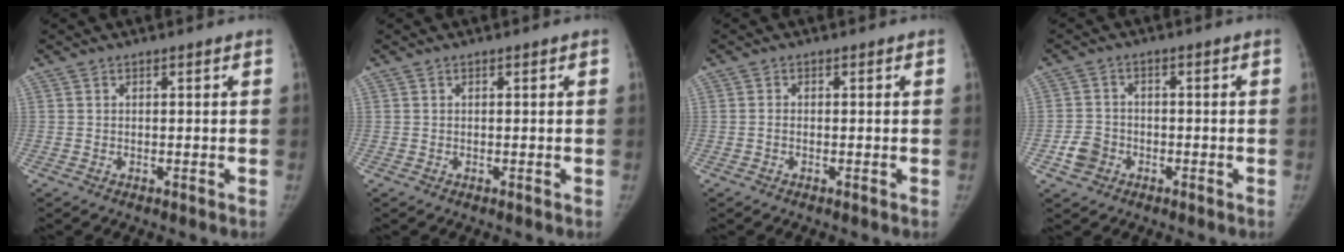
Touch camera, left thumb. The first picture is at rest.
{"total": 0.0}
{"total": 0.7, "force": [-0.3, 0.4, 0.5], "torque": [-0.007, 0.001, -0.007]}
{"total": 4.5, "force": [-2.0, 3.7, 1.6], "torque": [-0.019, 0.017, -0.037]}